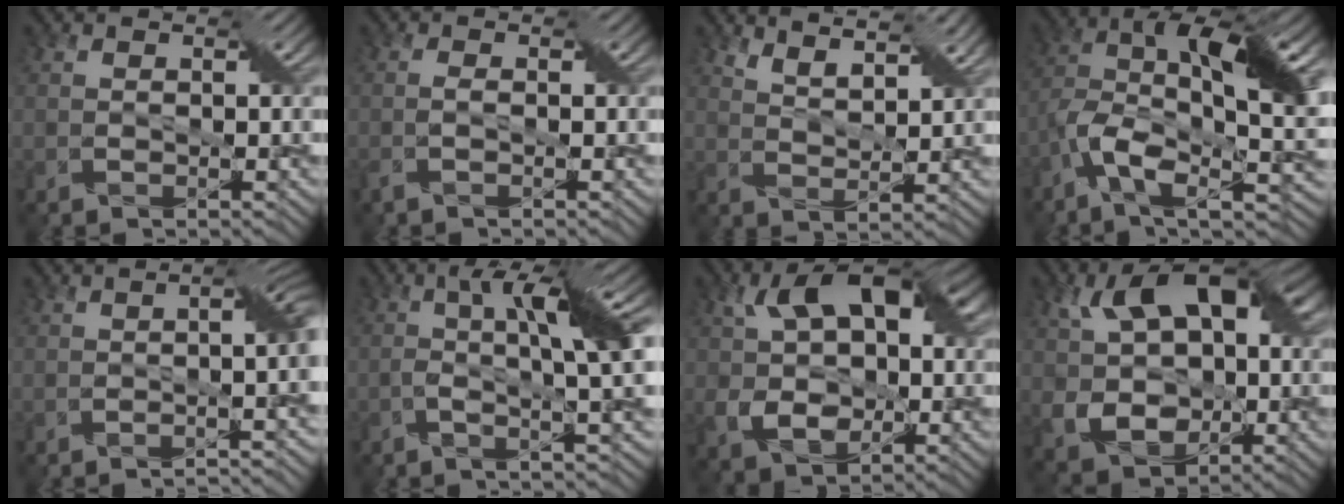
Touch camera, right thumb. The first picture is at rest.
{"total": 1.2, "force": [-0.6, 0.1, 1.1], "torque": [-0.028, 0.007, -0.015]}
{"total": 5.6, "force": [4.4, 1.5, 3.1], "torque": [-0.061, -0.008, 0.087]}
{"total": 14.2, "force": [-2.2, 6.1, 12.7], "torque": [-0.244, 0.004, -0.044]}
{"total": 8.2, "force": [-2.4, 2.0, 7.5], "torque": [-0.077, 0.005, -0.043]}
{"total": 8.6, "force": [0.1, 1.3, 8.5], "torque": [-0.137, 0.016, -0.004]}
{"total": 11.9, "force": [2.3, 7.5, 8.9], "torque": [-0.160, 0.005, 0.033]}
{"total": 13.4, "force": [2.6, 8.7, 9.8], "torque": [-0.186, 0.007, 0.047]}